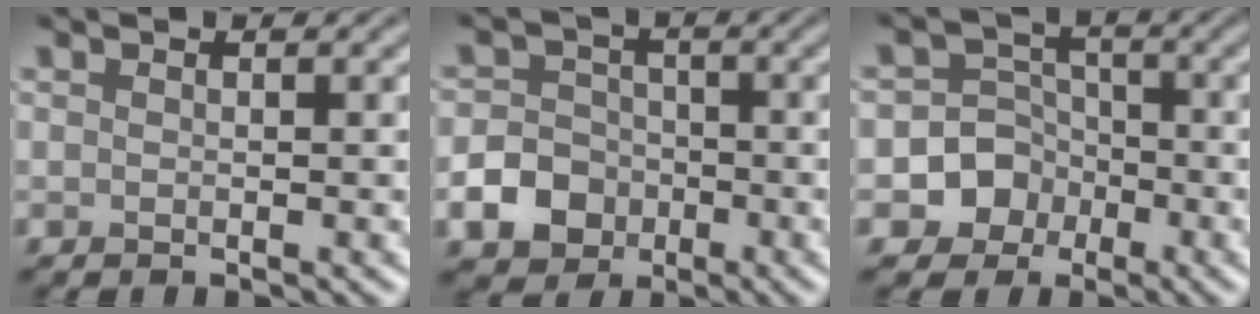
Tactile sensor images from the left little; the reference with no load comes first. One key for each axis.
{"total": 4.7, "fx": -2.1, "fy": 3.9, "fz": 1.7, "tx": -0.019, "ty": 0.001, "tz": -0.053}
{"total": 5.7, "fx": -2.3, "fy": 5.2, "fz": 0.6, "tx": 0.017, "ty": 0.006, "tz": -0.066}